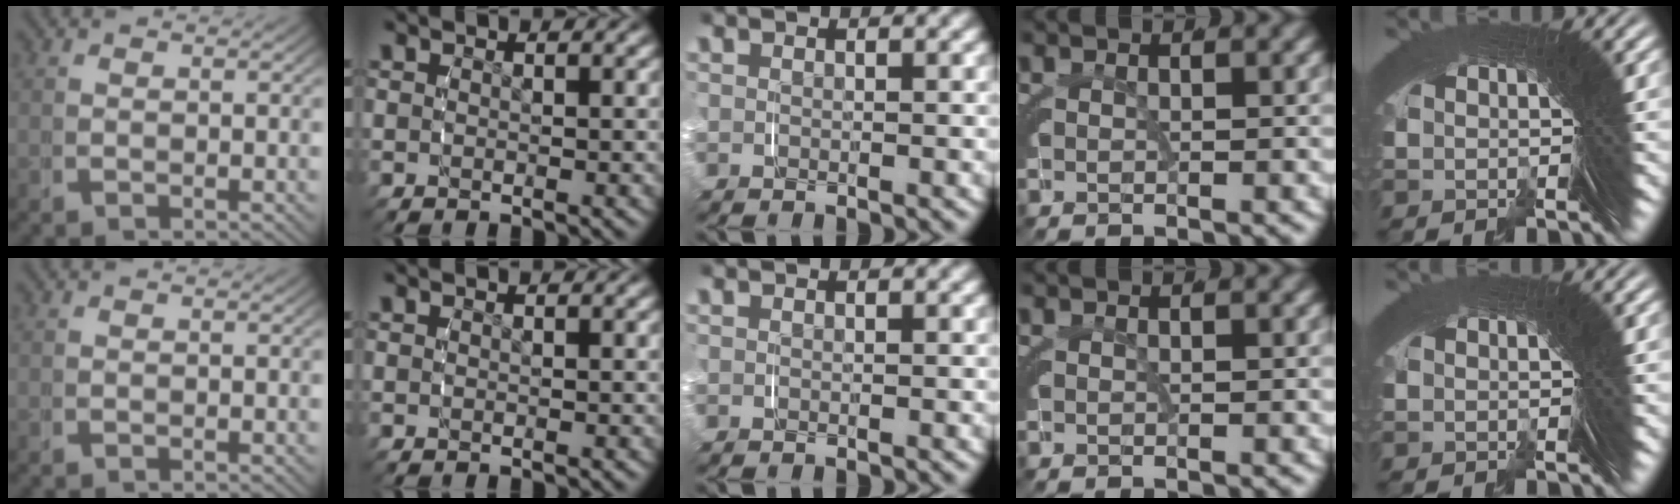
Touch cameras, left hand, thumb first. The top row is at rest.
{}